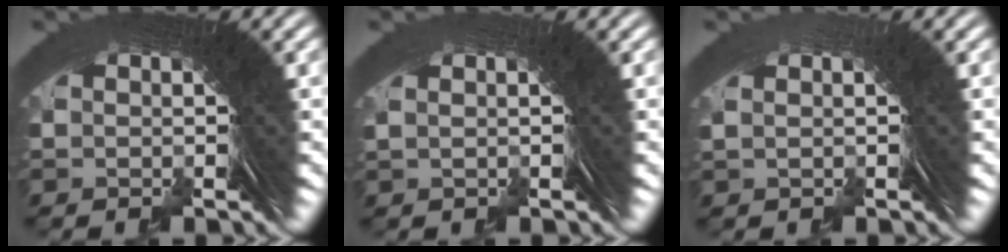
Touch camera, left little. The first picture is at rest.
{"total": 0.9, "force": [0.1, -0.8, 0.2], "torque": [0.003, 0.008, 0.007]}
{"total": 1.2, "force": [-0.1, -1.2, -0.1], "torque": [0.008, 0.009, 0.003]}